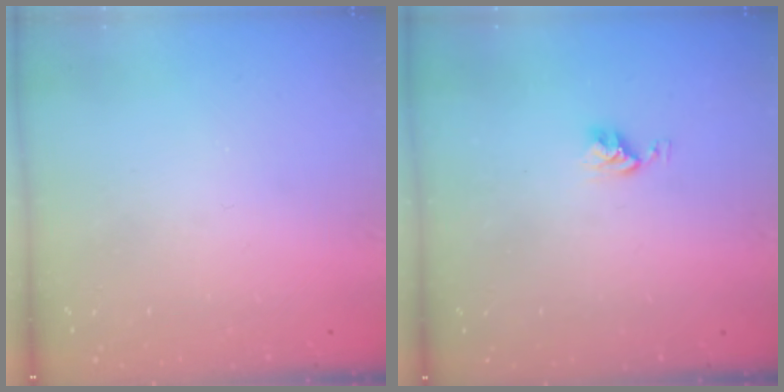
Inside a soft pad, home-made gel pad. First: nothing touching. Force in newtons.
{"total": 3.8, "press": 3.8, "slide": 0.5}